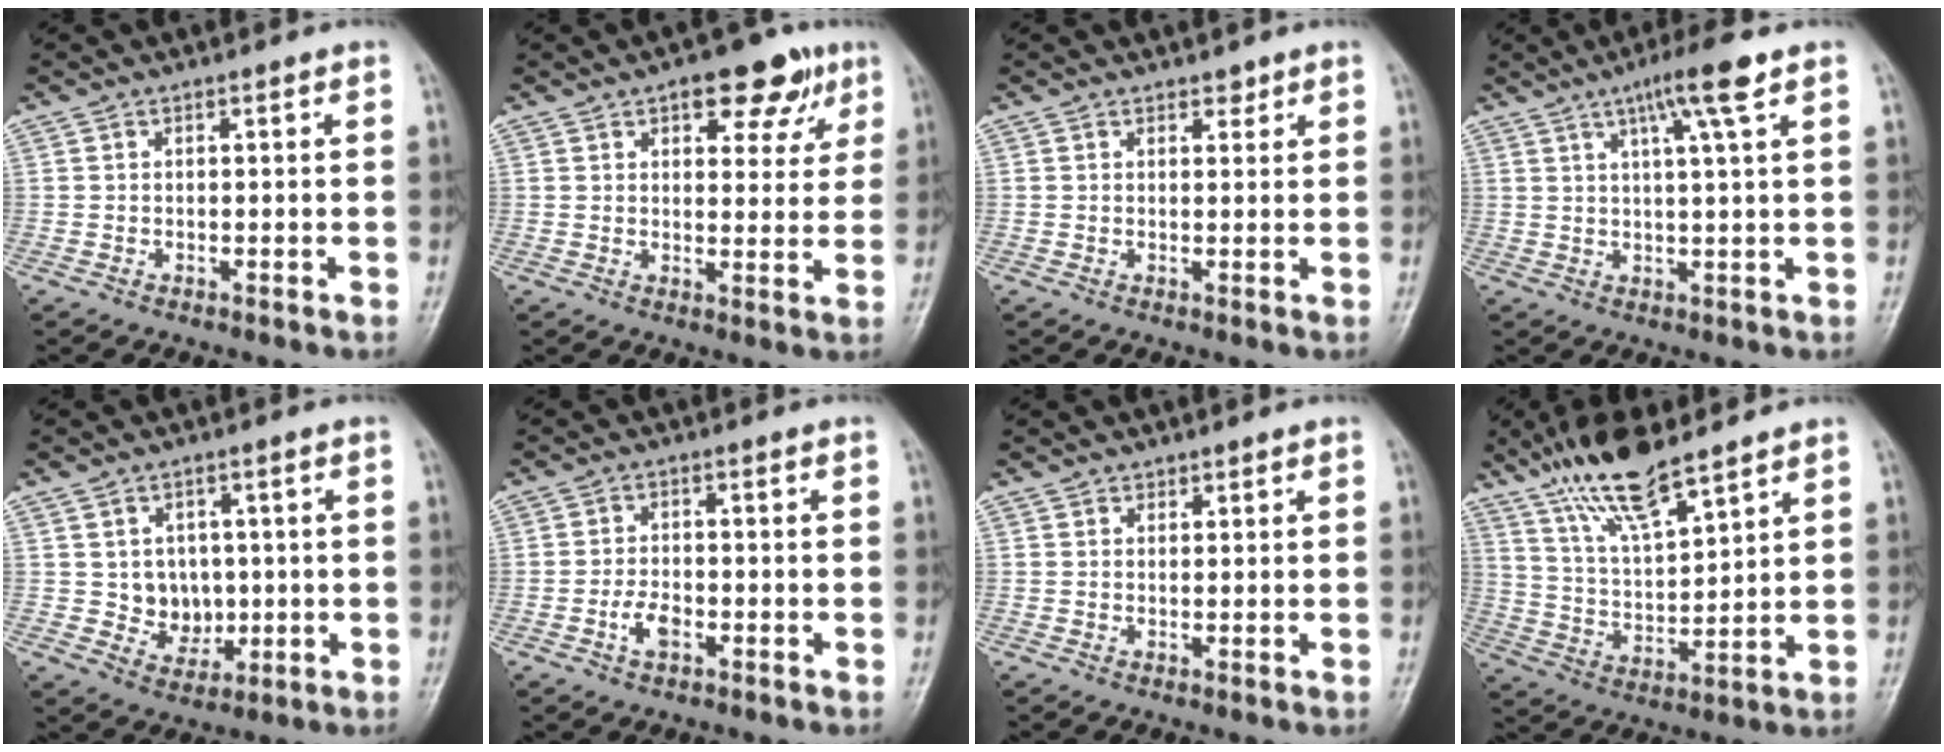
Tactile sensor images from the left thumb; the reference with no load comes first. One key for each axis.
{"total": 10.1, "fx": 5.5, "fy": 5.1, "fz": 6.8, "tx": -0.045, "ty": -0.015, "tz": 0.066}
{"total": 1.5, "fx": 1.2, "fy": 0.8, "fz": 0.5, "tx": 0.005, "ty": -0.007, "tz": 0.014}
{"total": 7.5, "fx": 3.9, "fy": 0.1, "fz": 6.4, "tx": -0.115, "ty": -0.004, "tz": 0.067}
{"total": 6.5, "fx": 0.4, "fy": 5.7, "fz": 3.1, "tx": -0.011, "ty": -0.002, "tz": 0.017}
{"total": 3.6, "fx": -1.5, "fy": 2.0, "fz": 2.6, "tx": -0.050, "ty": 0.009, "tz": -0.028}
{"total": 1.0, "fx": 0.8, "fy": 0.6, "fz": 0.0, "tx": 0.015, "ty": -0.004, "tz": 0.008}
{"total": 13.8, "fx": 10.2, "fy": 3.3, "fz": 8.6, "tx": -0.149, "ty": -0.051, "tz": 0.202}